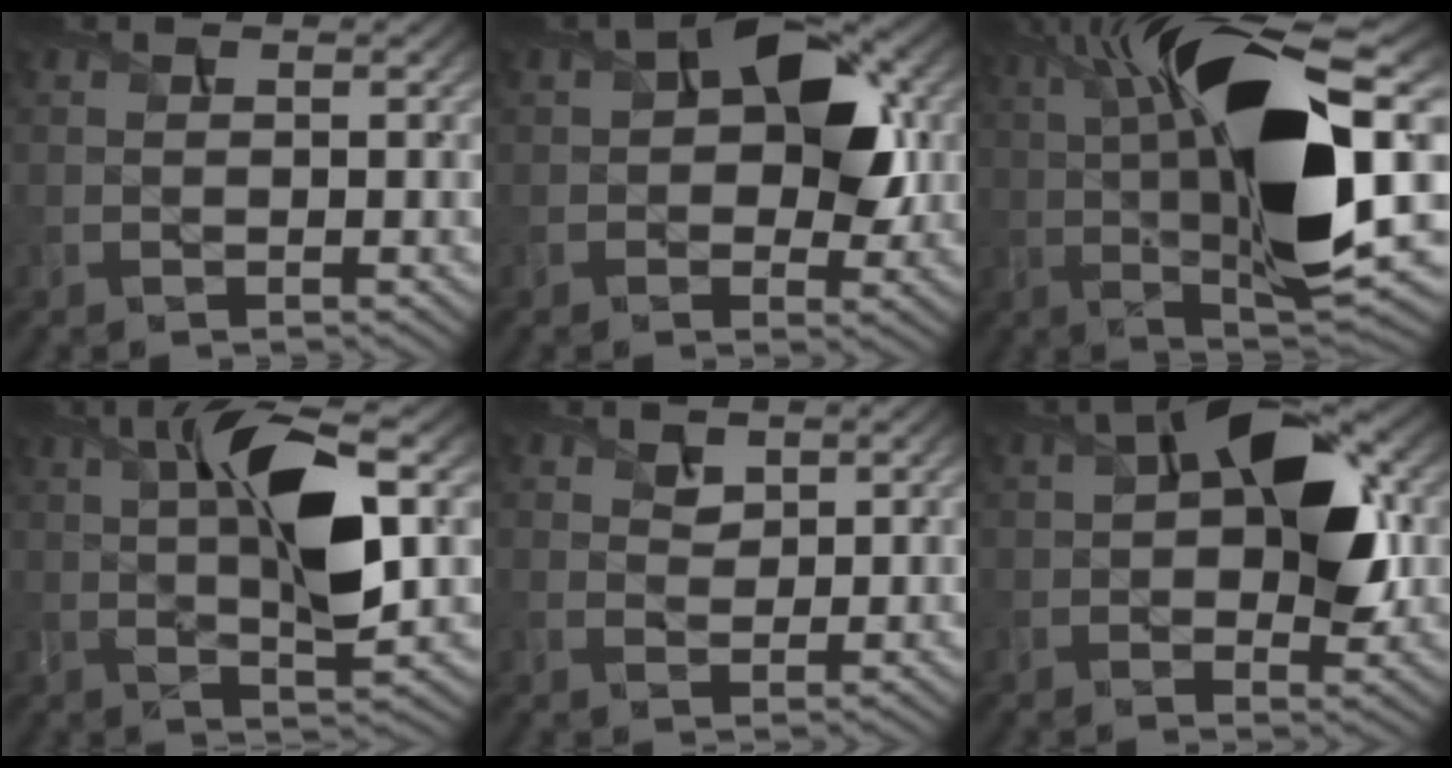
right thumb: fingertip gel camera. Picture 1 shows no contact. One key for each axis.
{"total": 8.1, "fx": 1.1, "fy": 4.9, "fz": 6.4, "tx": -0.084, "ty": 0.006, "tz": 0.012}
{"total": 19.0, "fx": 3.0, "fy": 5.5, "fz": 17.9, "tx": -0.305, "ty": 0.021, "tz": 0.046}
{"total": 11.5, "fx": 2.5, "fy": 3.2, "fz": 10.7, "tx": -0.192, "ty": 0.009, "tz": 0.041}
{"total": 1.9, "fx": 1.3, "fy": 1.1, "fz": 0.8, "tx": -0.020, "ty": -0.003, "tz": 0.027}
{"total": 10.2, "fx": 1.5, "fy": 5.5, "fz": 8.5, "tx": -0.127, "ty": 0.010, "tz": 0.013}